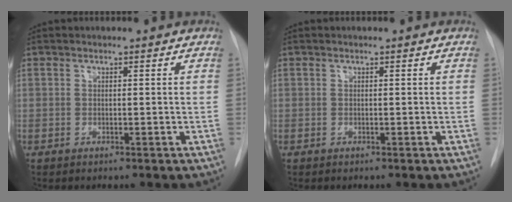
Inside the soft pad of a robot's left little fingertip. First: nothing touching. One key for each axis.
{"total": 0.0}